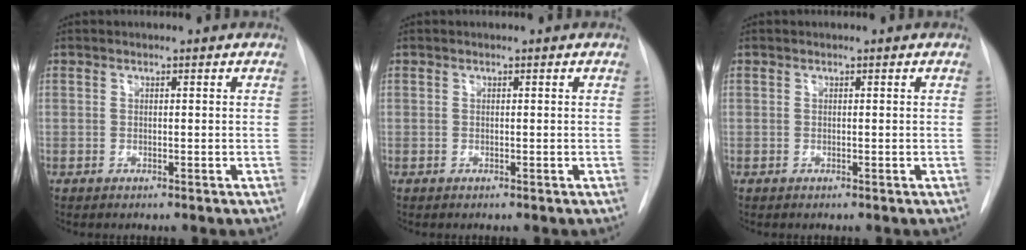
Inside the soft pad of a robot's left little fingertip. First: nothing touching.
{"total": 0.0}
{"total": 0.0}